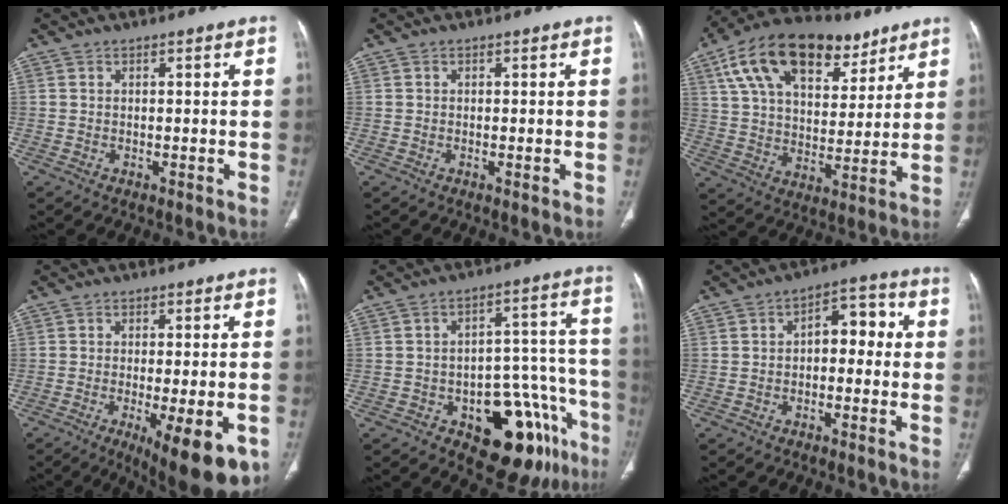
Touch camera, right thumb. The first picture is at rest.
{"total": 0.6, "force": [-0.1, 0.1, 0.6], "torque": [-0.013, -0.002, -0.001]}
{"total": 22.9, "force": [12.3, 12.7, 14.5], "torque": [-0.229, -0.004, 0.211]}
{"total": 14.8, "force": [-6.6, 4.7, 12.4], "torque": [-0.134, -0.007, -0.082]}
{"total": 18.1, "force": [-9.5, 8.9, 12.6], "torque": [-0.090, 0.080, -0.118]}
{"total": 7.2, "force": [0.0, 4.4, 5.6], "torque": [-0.043, 0.031, -0.013]}